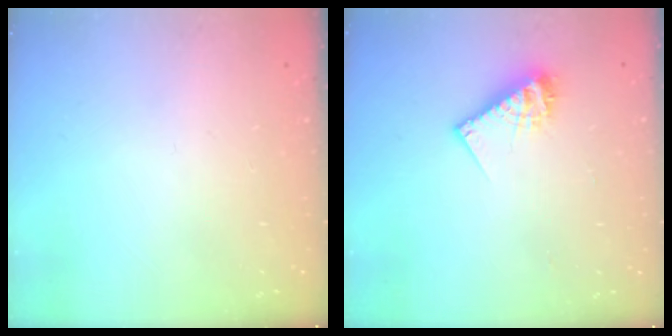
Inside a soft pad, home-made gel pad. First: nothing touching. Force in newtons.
{"total": 9.7, "press": 9.7, "slide": 0.5}